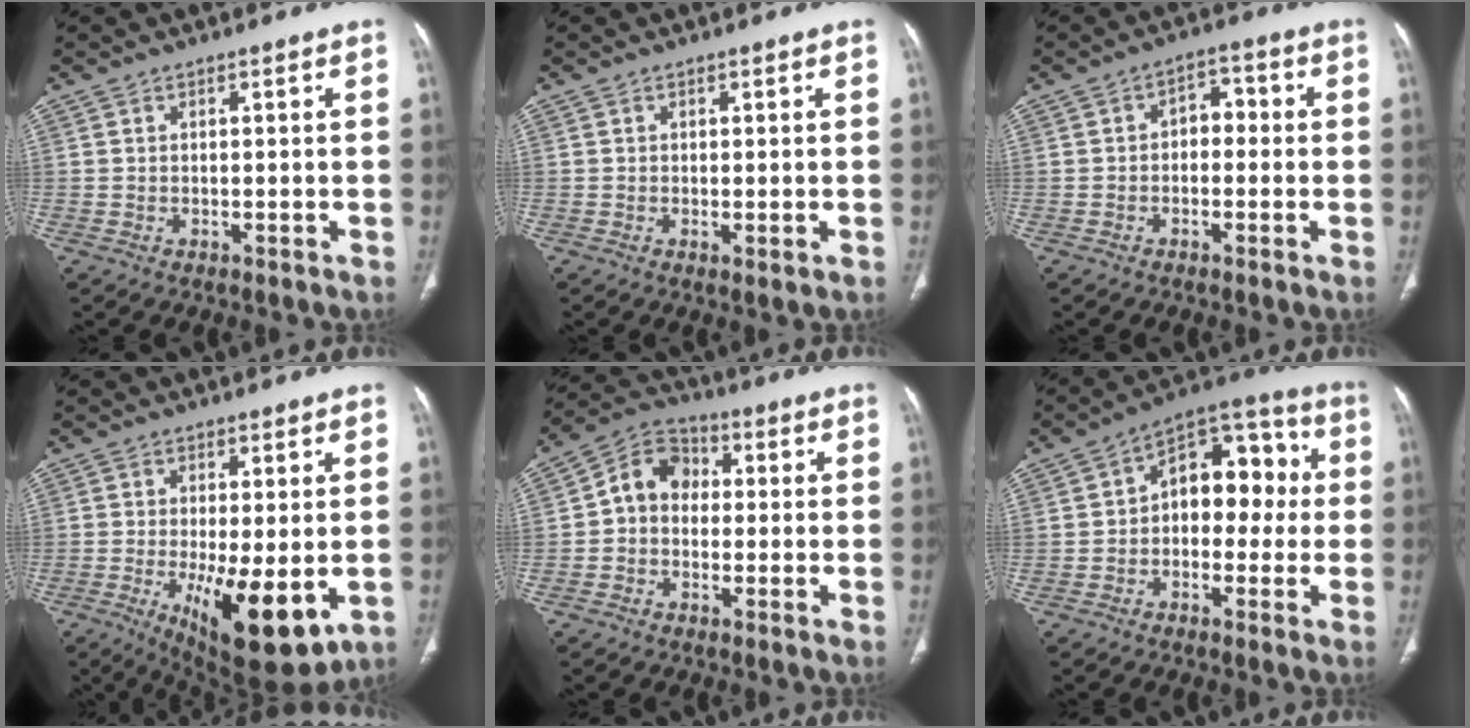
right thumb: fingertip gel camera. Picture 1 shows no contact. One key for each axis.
{"total": 1.0, "fx": -0.1, "fy": 0.3, "fz": 0.9, "tx": -0.021, "ty": -0.006, "tz": -0.001}
{"total": 4.4, "fx": -0.4, "fy": 3.0, "fz": 3.1, "tx": -0.021, "ty": 0.024, "tz": -0.018}
{"total": 13.9, "fx": -3.4, "fy": 4.8, "fz": 12.6, "tx": -0.194, "ty": -0.028, "tz": -0.037}
{"total": 8.3, "fx": -0.1, "fy": 6.8, "fz": 4.8, "tx": -0.059, "ty": 0.030, "tz": -0.018}
{"total": 13.4, "fx": 0.6, "fy": 8.6, "fz": 10.3, "tx": -0.089, "ty": 0.048, "tz": -0.008}